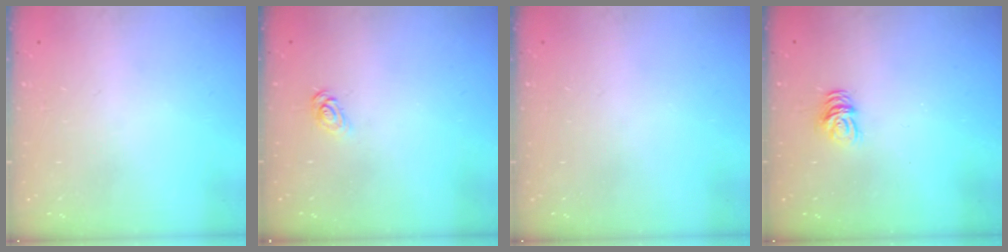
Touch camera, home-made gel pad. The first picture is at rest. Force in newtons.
{"total": 3.3, "press": 3.3, "slide": 0.1}
{"total": 0.0}
{"total": 4.8, "press": 4.8, "slide": 0.2}